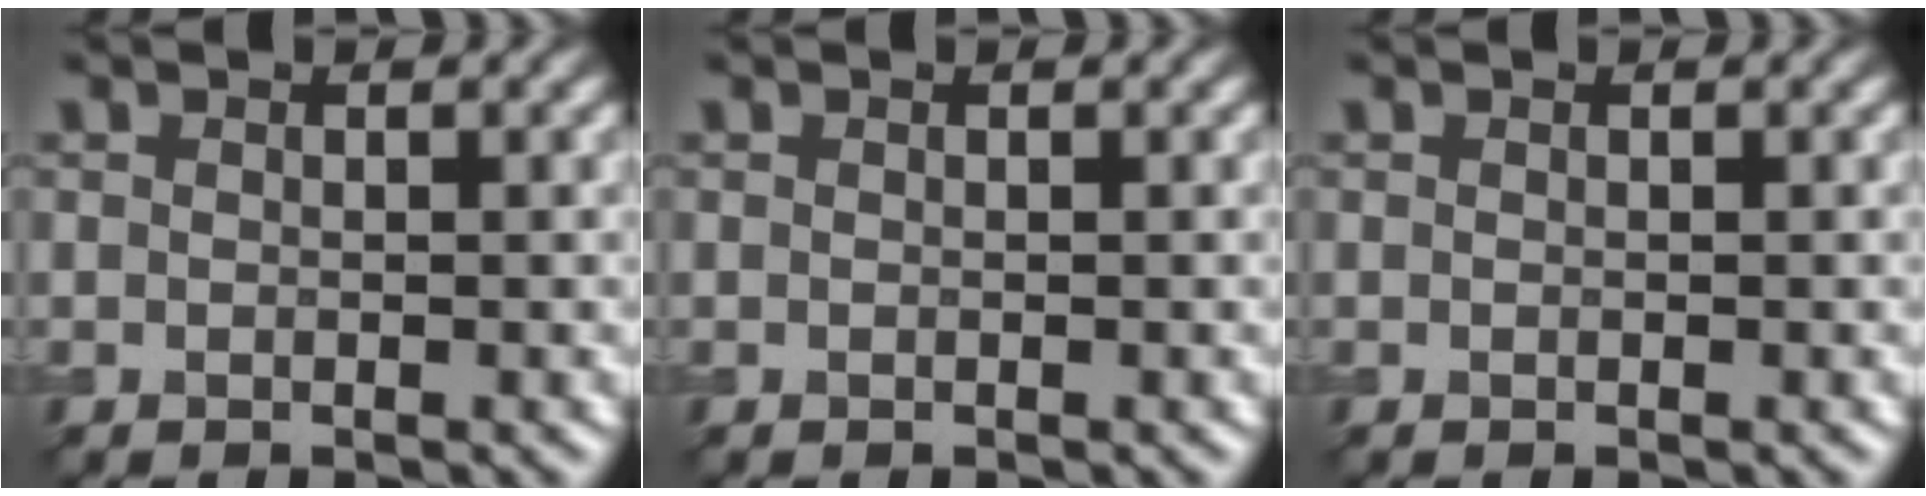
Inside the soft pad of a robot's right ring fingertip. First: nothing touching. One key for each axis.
{"total": 0.0}
{"total": 0.0}